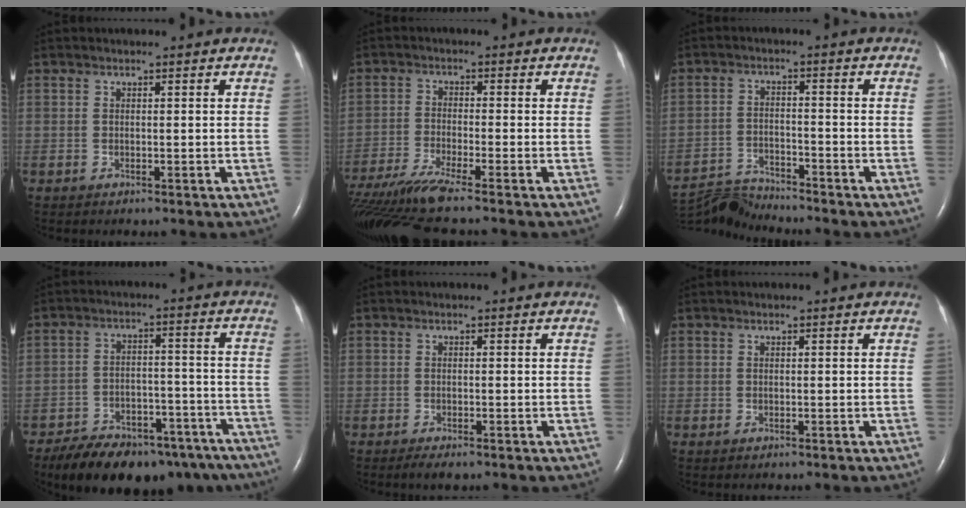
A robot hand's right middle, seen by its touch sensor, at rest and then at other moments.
{"total": 11.7, "force": [-9.7, -0.6, 6.5], "torque": [-0.124, -0.023, -0.171]}
{"total": 6.4, "force": [-6.3, -0.6, -0.9], "torque": [0.005, -0.005, -0.116]}
{"total": 20.3, "force": [-16.1, 8.8, 8.7], "torque": [-0.121, 0.015, -0.216]}
{"total": 1.8, "force": [-1.2, 0.4, 1.2], "torque": [-0.025, -0.006, -0.019]}
{"total": 0.0}